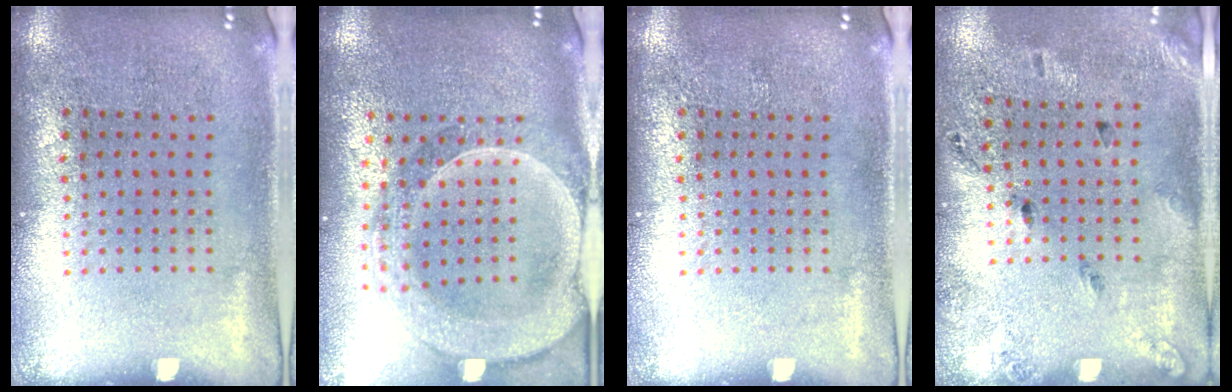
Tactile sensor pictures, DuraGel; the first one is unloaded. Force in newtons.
{"total": 2.7, "press": 2.4, "slide": 1.1}
{"total": 0.0}
{"total": 1.8, "press": 1.1, "slide": 1.5}